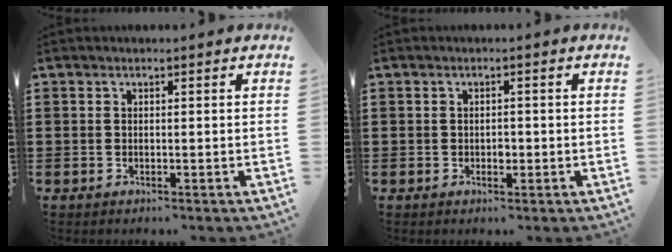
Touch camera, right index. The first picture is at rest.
{"total": 1.2, "force": [-0.3, 0.8, 0.9], "torque": [-0.018, 0.000, -0.005]}